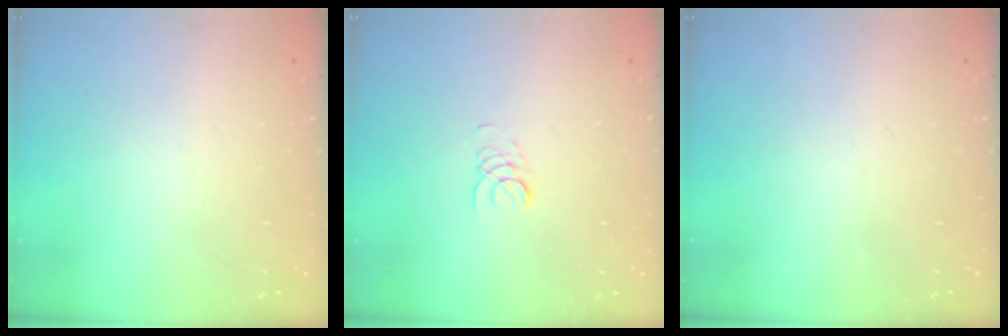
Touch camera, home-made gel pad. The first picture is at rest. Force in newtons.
{"total": 3.4, "press": 3.4, "slide": 0.3}
{"total": 0.0}